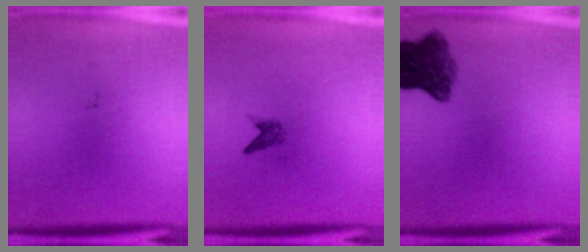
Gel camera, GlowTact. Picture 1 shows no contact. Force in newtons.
{"total": 1.3}
{"total": 6.8}